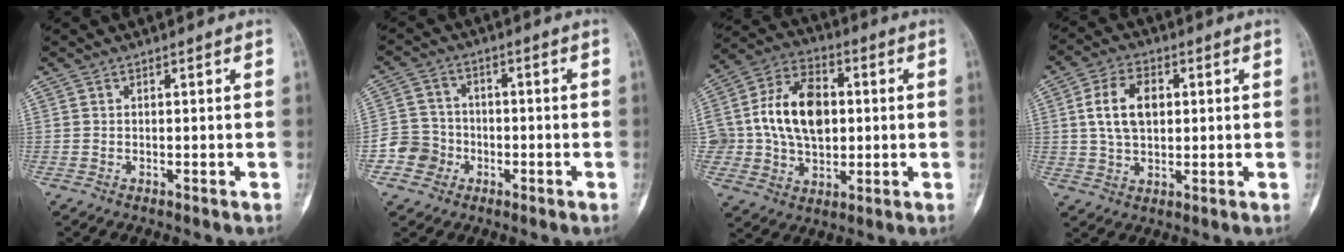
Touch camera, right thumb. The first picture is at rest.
{"total": 6.4, "force": [-2.5, 5.8, 0.8], "torque": [0.015, 0.024, -0.050]}
{"total": 16.4, "force": [1.3, 11.6, 11.5], "torque": [-0.168, 0.021, 0.024]}
{"total": 9.4, "force": [1.7, 6.0, 7.0], "torque": [-0.116, 0.005, 0.034]}